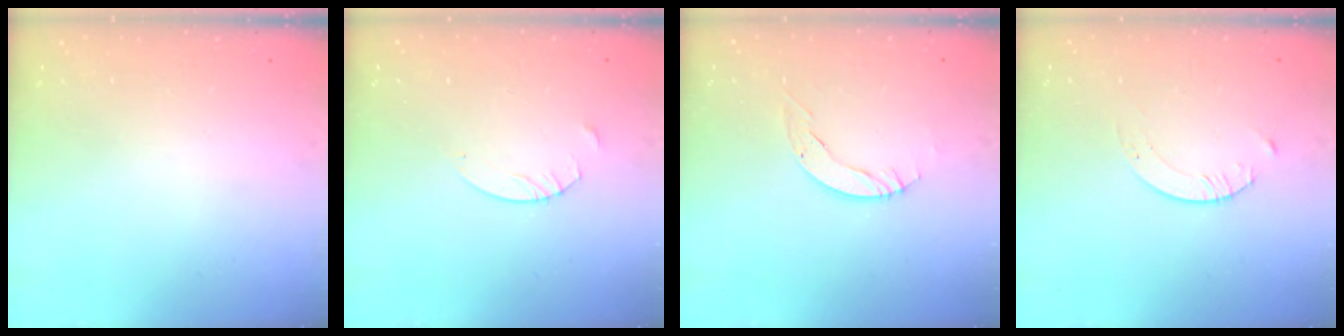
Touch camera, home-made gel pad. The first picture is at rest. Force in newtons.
{"total": 2.7, "press": 2.7, "slide": 0.2}
{"total": 4.9, "press": 4.9, "slide": 0.5}
{"total": 1.7, "press": 1.7, "slide": 0.2}